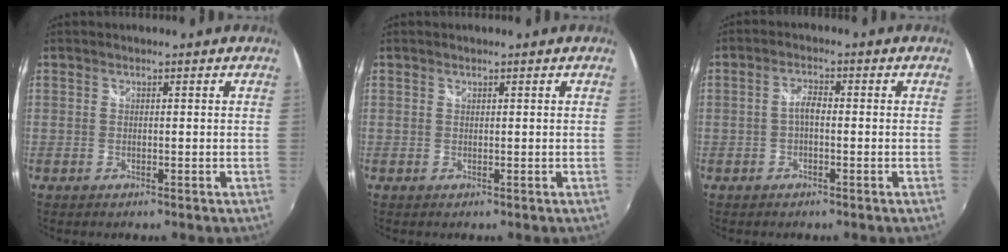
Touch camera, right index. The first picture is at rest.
{"total": 0.0}
{"total": 2.4, "force": [-0.6, 1.0, 2.1], "torque": [-0.044, 0.008, -0.013]}